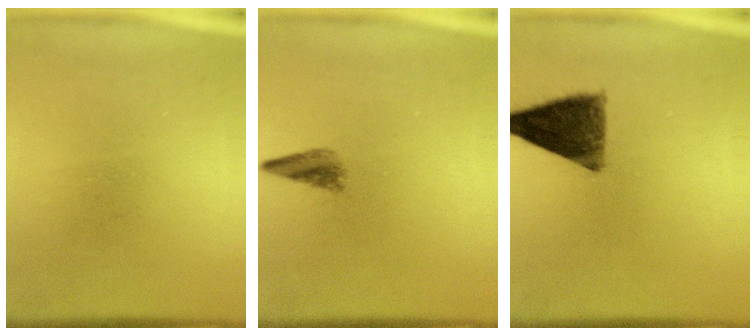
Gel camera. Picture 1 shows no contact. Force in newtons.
{"total": 2.6}
{"total": 10.3}